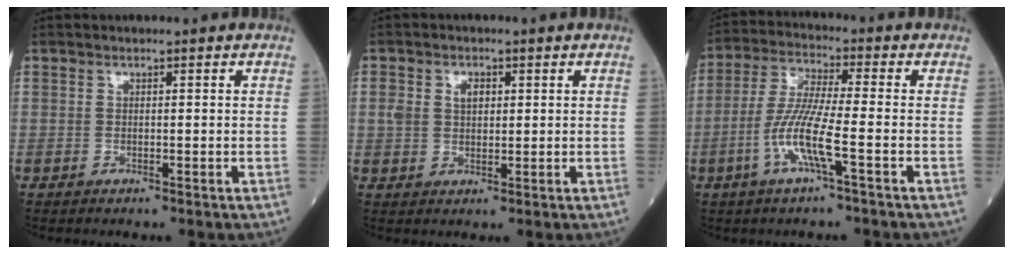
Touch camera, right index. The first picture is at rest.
{"total": 3.7, "force": [1.0, 2.4, 2.7], "torque": [-0.056, 0.014, 0.024]}
{"total": 8.6, "force": [-3.1, 0.1, 8.0], "torque": [-0.166, -0.003, -0.066]}